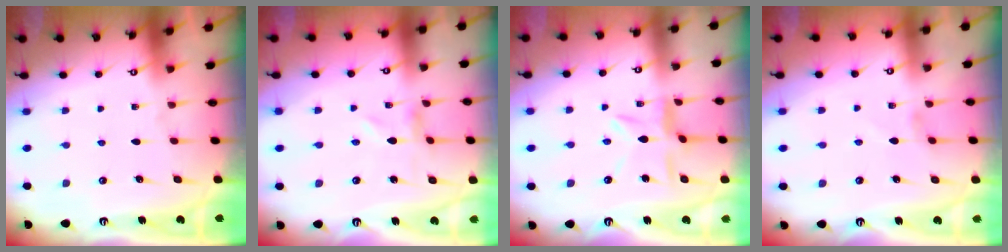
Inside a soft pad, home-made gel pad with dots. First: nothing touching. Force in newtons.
{"total": 0.0}
{"total": 6.6, "press": 6.6, "slide": 0.7}
{"total": 0.0}